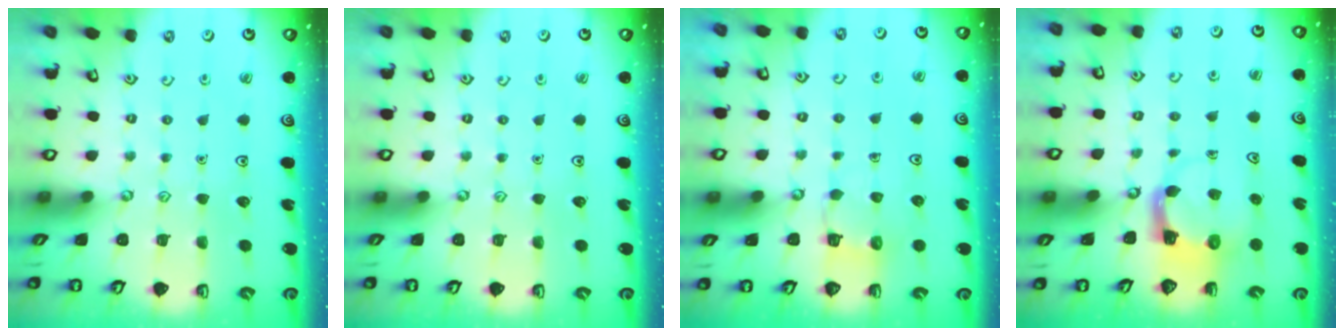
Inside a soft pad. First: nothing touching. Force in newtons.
{"total": 0.0}
{"total": 4.6, "press": 4.6, "slide": 0.3}
{"total": 3.8, "press": 3.7, "slide": 0.7}